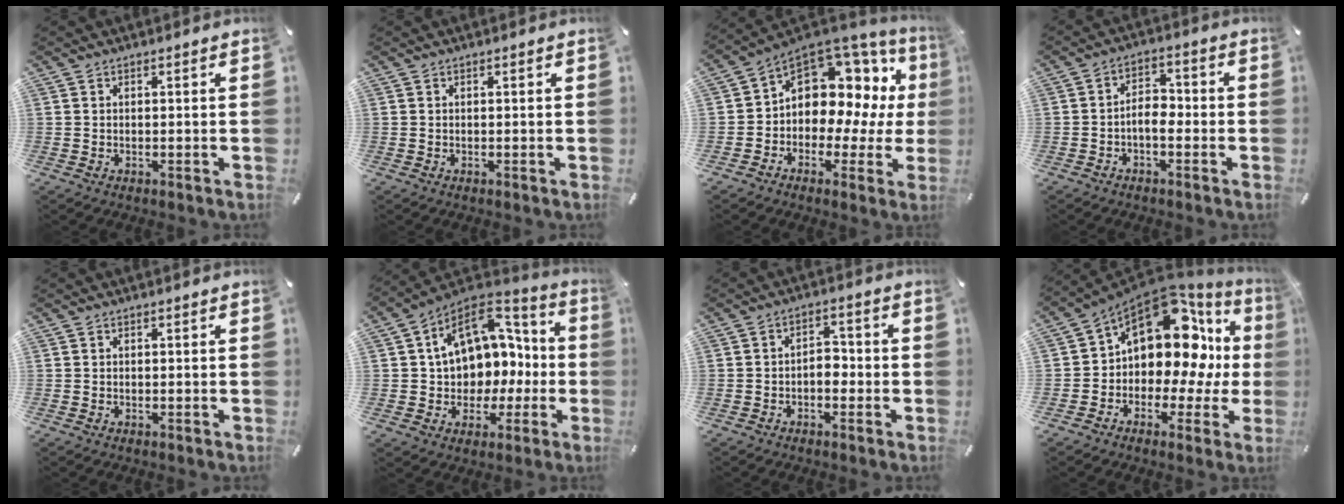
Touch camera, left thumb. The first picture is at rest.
{"total": 0.0}
{"total": 10.9, "force": [3.7, 8.4, 6.0], "torque": [-0.094, -0.043, 0.068]}
{"total": 5.1, "force": [-2.1, 3.0, 3.5], "torque": [-0.067, 0.015, -0.041]}
{"total": 0.0}
{"total": 15.0, "force": [4.3, 12.0, 8.0], "torque": [-0.117, -0.024, 0.085]}
{"total": 4.1, "force": [-1.5, 2.6, 2.8], "torque": [-0.050, 0.016, -0.030]}
{"total": 15.3, "force": [6.7, 9.8, 9.8], "torque": [-0.167, -0.071, 0.106]}